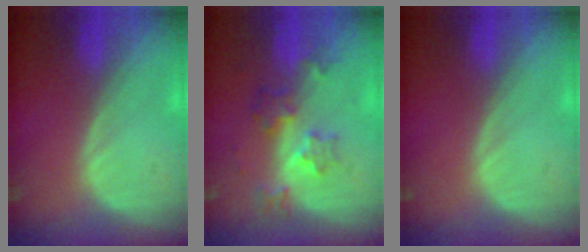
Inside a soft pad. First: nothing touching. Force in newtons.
{"total": 5.9, "press": 5.4, "slide": 2.4}
{"total": 0.0}